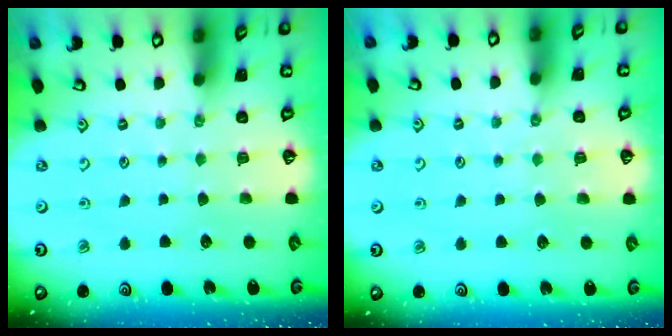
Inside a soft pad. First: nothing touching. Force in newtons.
{"total": 2.5, "press": 2.4, "slide": 0.4}